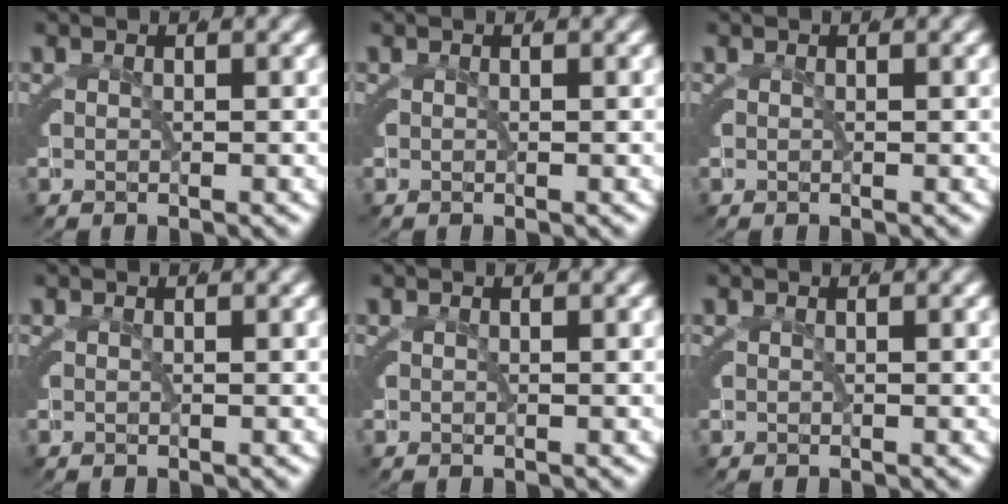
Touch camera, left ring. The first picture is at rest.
{"total": 0.0}
{"total": 0.0}
{"total": 0.0}
{"total": 0.0}
{"total": 0.0}